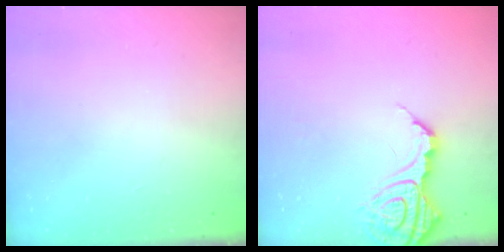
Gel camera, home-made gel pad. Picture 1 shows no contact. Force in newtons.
{"total": 12.4, "press": 12.3, "slide": 1.3}